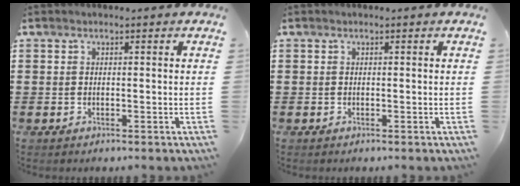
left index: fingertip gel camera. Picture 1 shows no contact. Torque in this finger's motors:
{"motor_torque": [0.00, 0.00, 0.00, 0.00]}